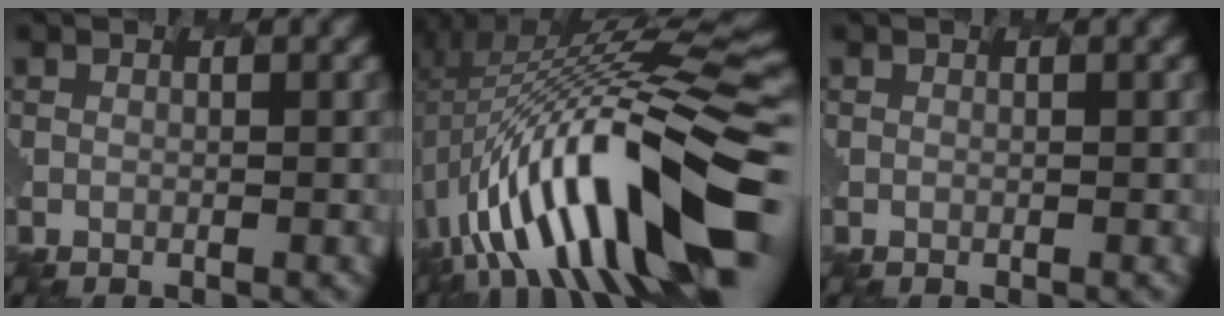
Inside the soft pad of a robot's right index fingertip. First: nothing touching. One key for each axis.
{"total": 14.4, "fx": -3.9, "fy": 3.5, "fz": 13.4, "tx": -0.221, "ty": 0.036, "tz": -0.053}
{"total": 0.0}